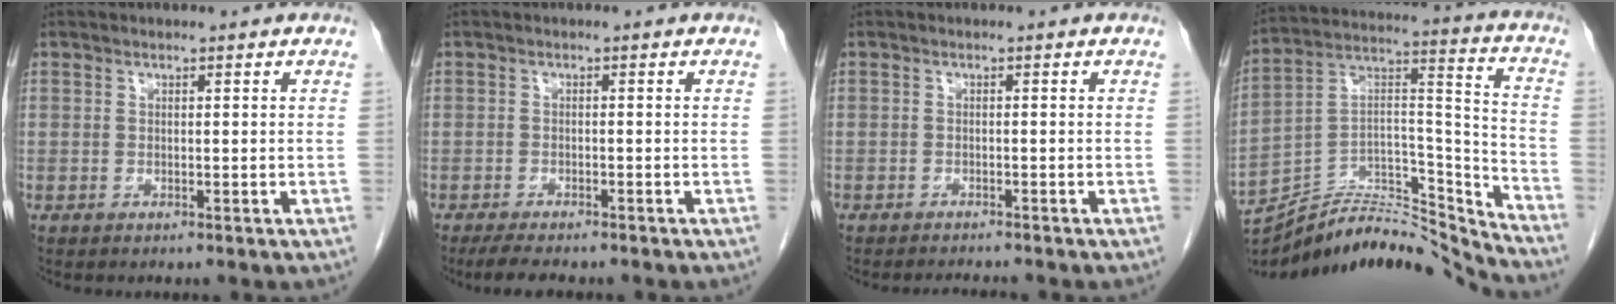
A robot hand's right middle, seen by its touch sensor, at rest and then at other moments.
{"total": 5.0, "force": [-4.2, 0.9, 2.6], "torque": [-0.043, -0.011, -0.062]}
{"total": 2.2, "force": [-2.1, 0.0, 0.4], "torque": [-0.005, -0.007, -0.031]}
{"total": 22.7, "force": [-22.0, 1.9, 5.6], "torque": [-0.108, 0.038, -0.357]}